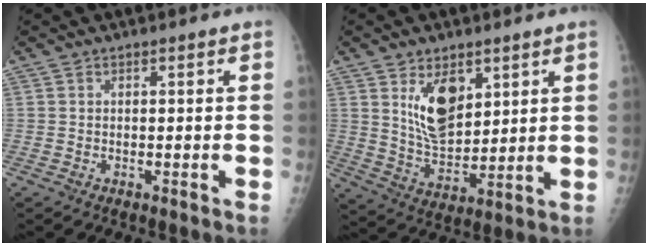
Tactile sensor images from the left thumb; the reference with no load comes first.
{"total": 11.0, "force": [4.9, 6.2, 7.7], "torque": [-0.105, -0.036, 0.100]}